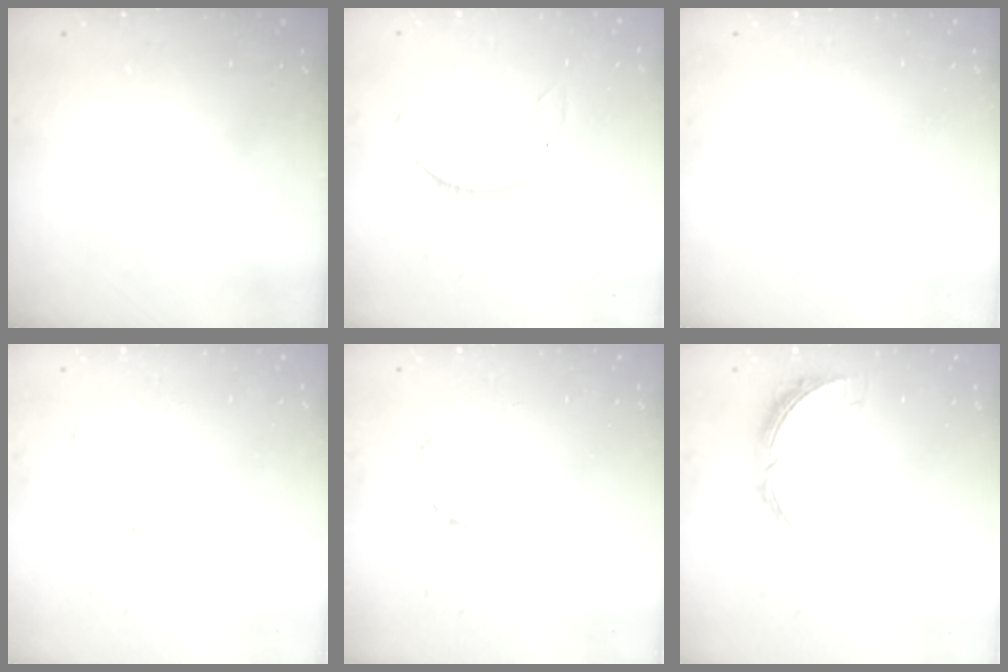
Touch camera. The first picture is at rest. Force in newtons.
{"total": 3.5, "press": 3.4, "slide": 0.4}
{"total": 0.0}
{"total": 3.6, "press": 3.5, "slide": 0.4}
{"total": 4.3, "press": 4.3, "slide": 0.7}
{"total": 7.2, "press": 7.2, "slide": 0.2}